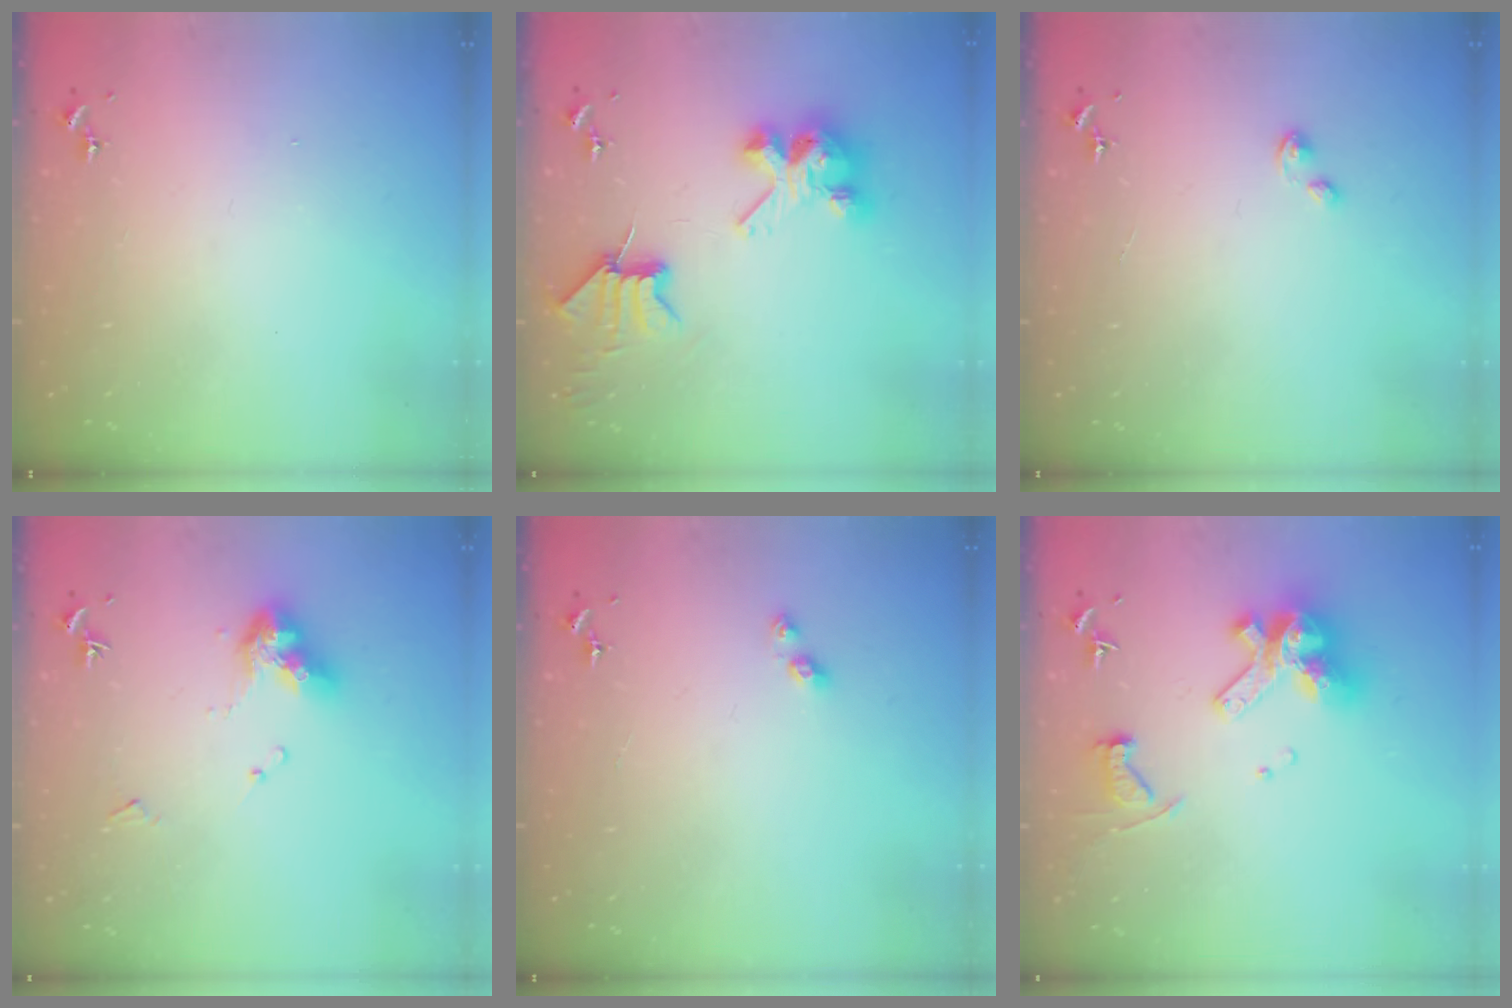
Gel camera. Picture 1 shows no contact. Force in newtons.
{"total": 8.6, "press": 8.5, "slide": 0.6}
{"total": 1.9, "press": 1.9, "slide": 0.2}
{"total": 11.1, "press": 11.1, "slide": 1.0}
{"total": 3.4, "press": 3.4, "slide": 0.4}
{"total": 15.3, "press": 15.2, "slide": 1.7}